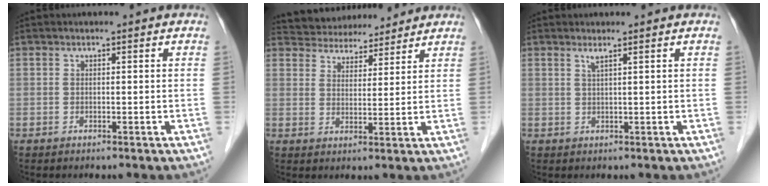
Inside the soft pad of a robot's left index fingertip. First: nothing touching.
{"total": 9.5, "force": [9.0, 2.7, 1.4], "torque": [-0.019, 0.020, 0.136]}
{"total": 1.3, "force": [0.8, -0.4, 1.0], "torque": [-0.026, -0.005, 0.019]}